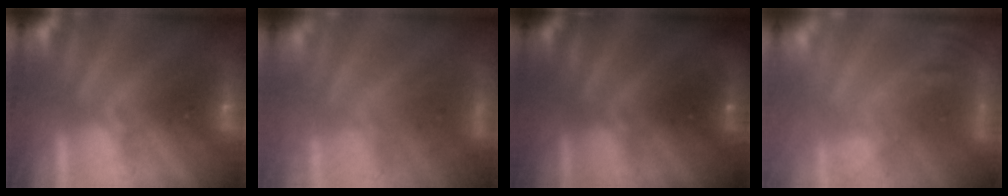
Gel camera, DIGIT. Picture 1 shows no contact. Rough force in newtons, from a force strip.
{"total": 7.5}
{"total": 1.1}
{"total": 5.6}